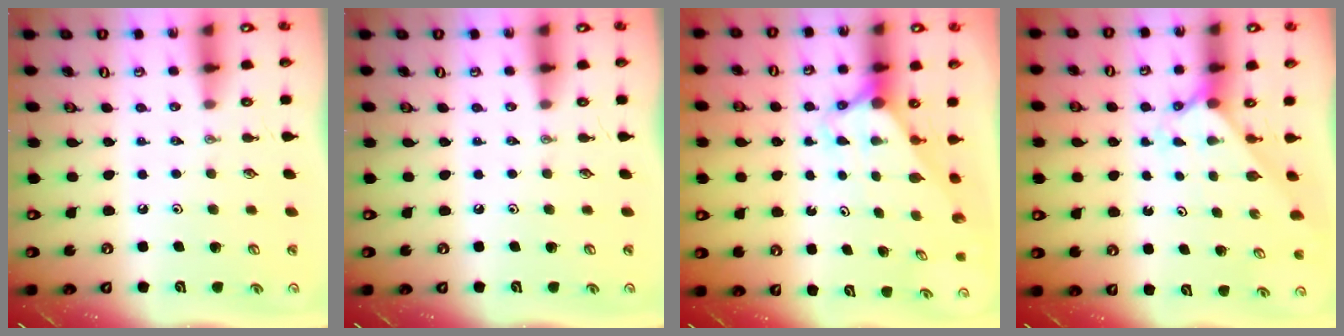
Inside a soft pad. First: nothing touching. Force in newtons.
{"total": 0.0}
{"total": 2.6, "press": 2.6, "slide": 0.0}
{"total": 1.9, "press": 1.9, "slide": 0.2}